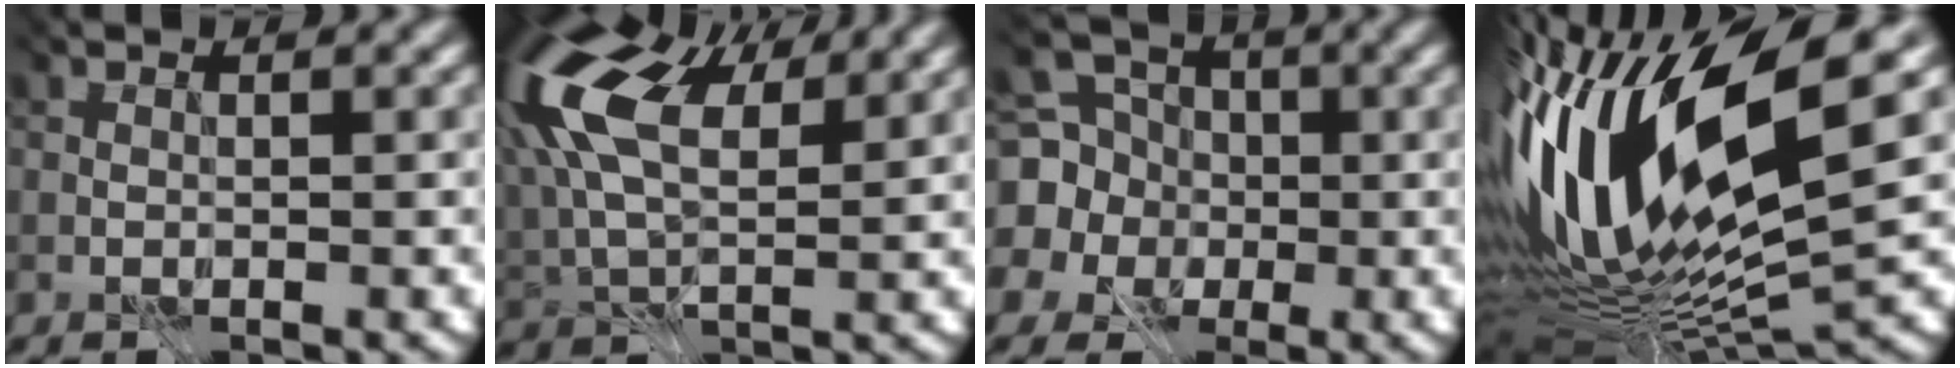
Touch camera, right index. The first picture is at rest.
{"total": 10.2, "force": [3.7, 4.8, 8.3], "torque": [-0.176, 0.006, 0.085]}
{"total": 5.5, "force": [-1.3, 5.2, 1.1], "torque": [-0.046, 0.003, -0.031]}
{"total": 15.9, "force": [0.3, 5.1, 15.1], "torque": [-0.306, -0.026, 0.034]}